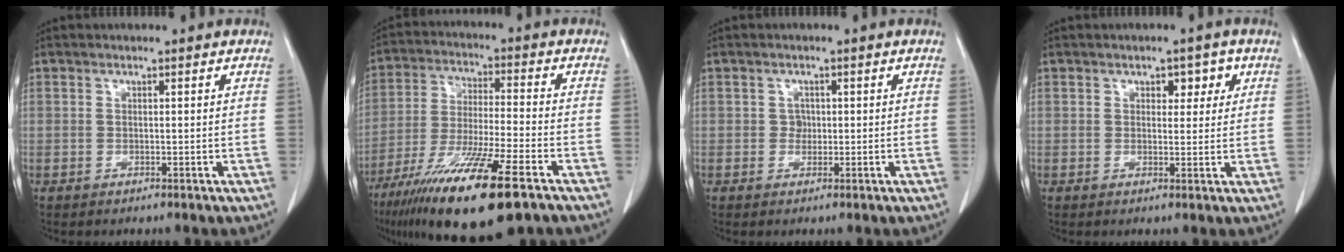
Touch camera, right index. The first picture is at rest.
{"total": 18.2, "force": [-11.3, 1.2, 14.2], "torque": [-0.256, -0.053, -0.198]}
{"total": 1.3, "force": [0.0, 1.2, 0.6], "torque": [-0.006, 0.003, 0.001]}
{"total": 3.1, "force": [1.3, 1.9, 2.1], "torque": [-0.021, 0.008, 0.017]}